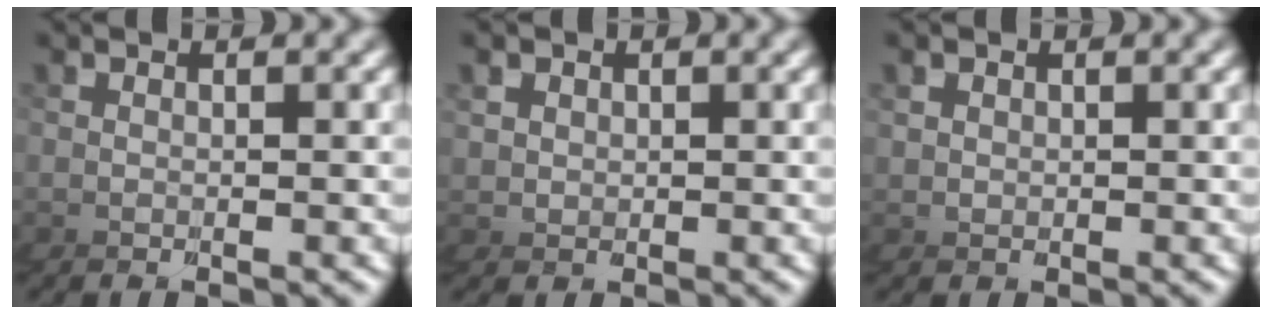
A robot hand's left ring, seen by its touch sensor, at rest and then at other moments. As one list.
[{"total": 2.9, "force": [1.0, 2.5, -0.9], "torque": [-0.001, -0.011, 0.017]}, {"total": 2.3, "force": [0.8, 2.2, -0.5], "torque": [-0.002, -0.009, 0.014]}]